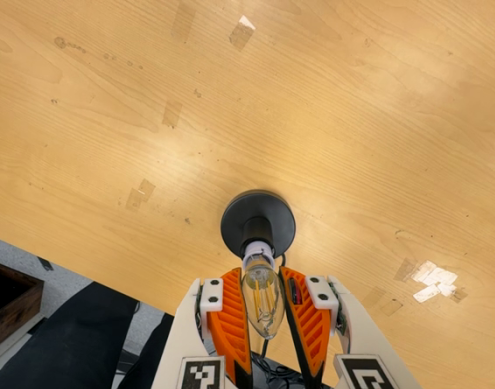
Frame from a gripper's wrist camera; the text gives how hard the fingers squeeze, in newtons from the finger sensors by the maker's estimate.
{"total": 12.2, "left": 11.4, "right": 13.0}